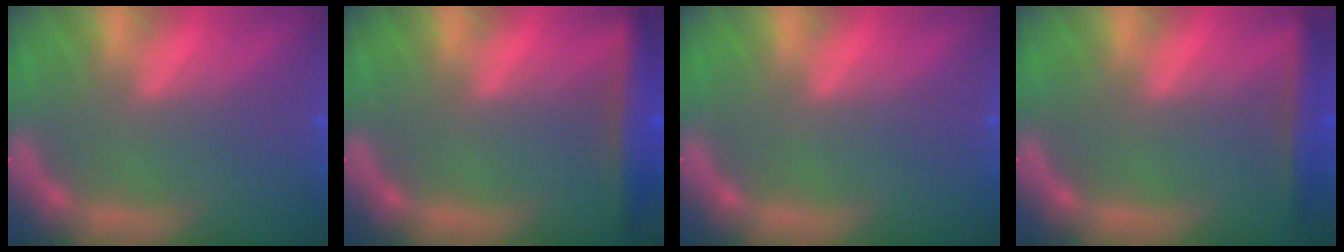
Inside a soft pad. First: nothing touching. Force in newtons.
{"total": 4.0}
{"total": 0.0}
{"total": 2.9}